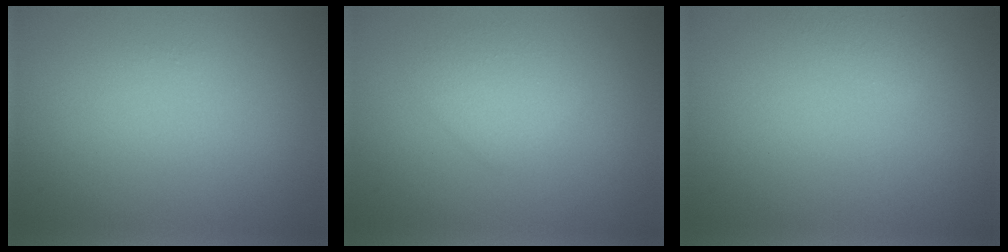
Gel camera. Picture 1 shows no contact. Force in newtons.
{"total": 1.9, "press": 1.9, "slide": 0.1}
{"total": 0.9, "press": 0.9, "slide": 0.1}